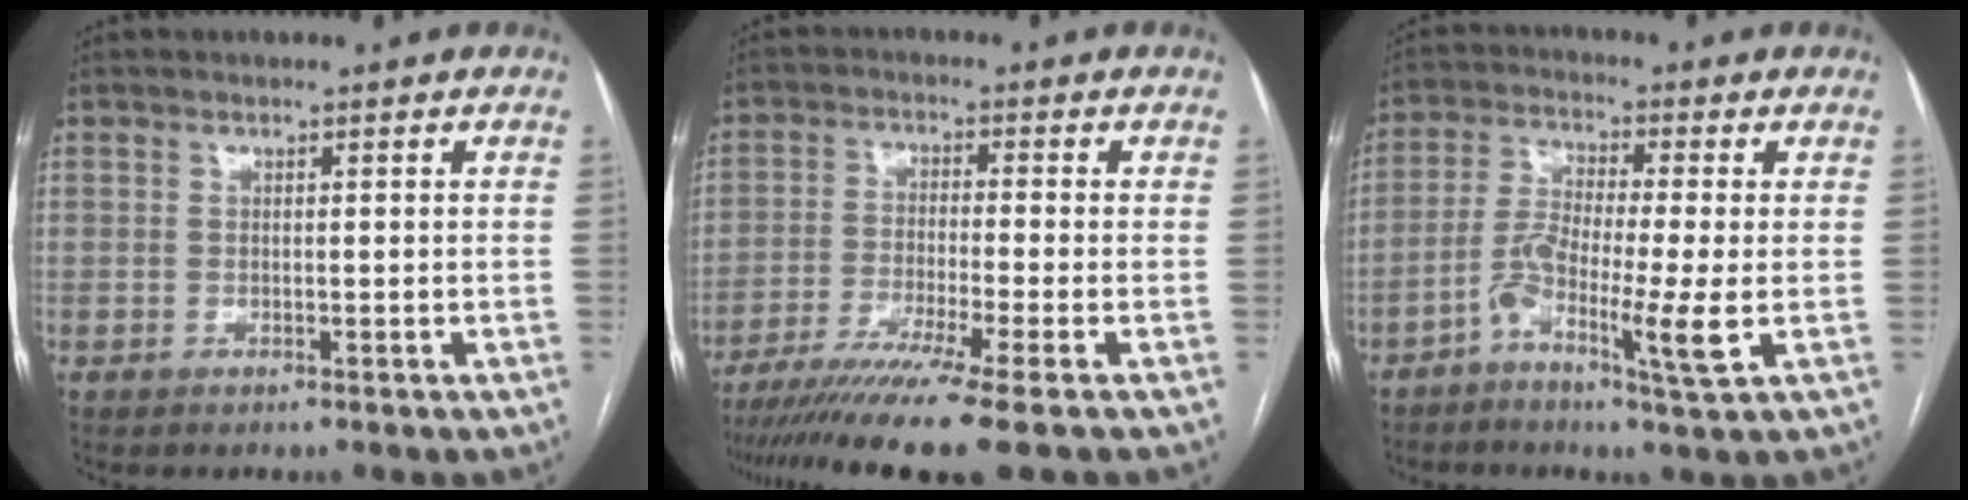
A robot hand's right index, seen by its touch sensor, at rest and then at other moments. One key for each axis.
{"total": 12.3, "fx": -9.4, "fy": -2.1, "fz": 7.7, "tx": -0.115, "ty": -0.035, "tz": -0.147}
{"total": 8.4, "fx": -3.1, "fy": 0.0, "fz": 7.8, "tx": -0.157, "ty": -0.002, "tz": -0.063}